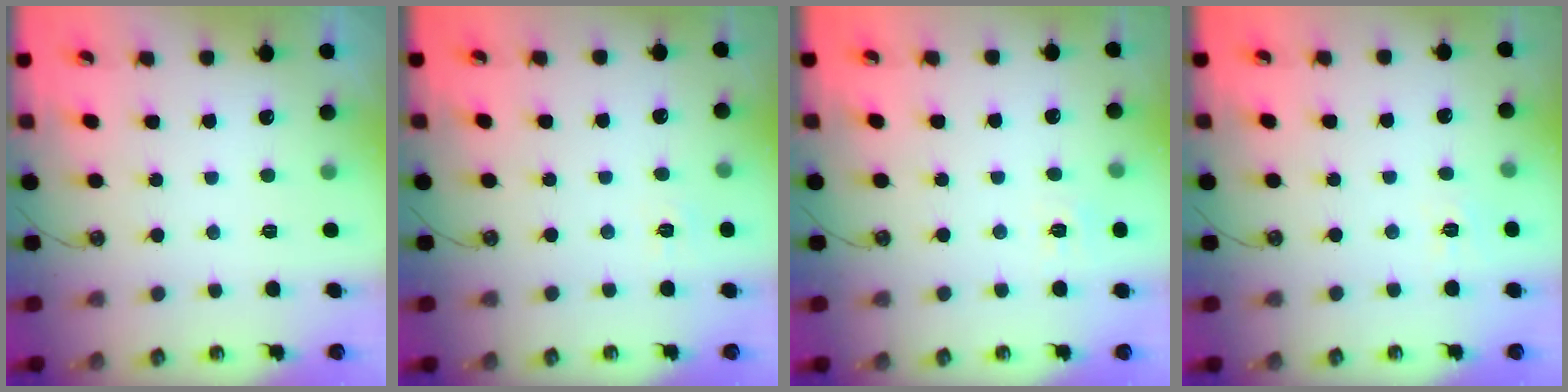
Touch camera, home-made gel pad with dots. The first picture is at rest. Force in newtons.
{"total": 4.0, "press": 4.0, "slide": 0.5}
{"total": 5.1, "press": 5.1, "slide": 0.7}
{"total": 3.5, "press": 3.4, "slide": 0.6}